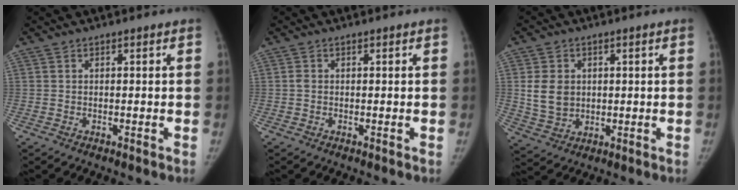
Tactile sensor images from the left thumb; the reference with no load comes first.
{"total": 0.8, "force": [0.1, 0.6, 0.5], "torque": [-0.007, 0.001, 0.000]}
{"total": 7.4, "force": [1.2, 6.0, 4.2], "torque": [-0.060, -0.007, 0.034]}